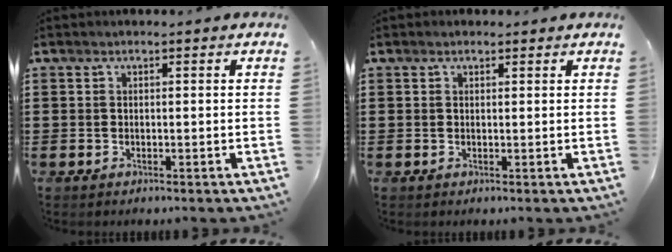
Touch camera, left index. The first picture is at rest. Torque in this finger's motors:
{"motor_torque": [2.14, 0.00, 0.10, 0.01]}